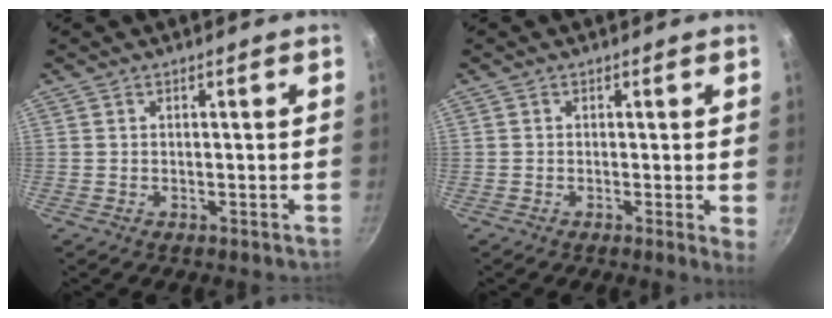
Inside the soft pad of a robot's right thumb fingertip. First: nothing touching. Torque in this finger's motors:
{"motor_torque": [-0.12, 0.07, -0.38, -0.09, -0.06]}